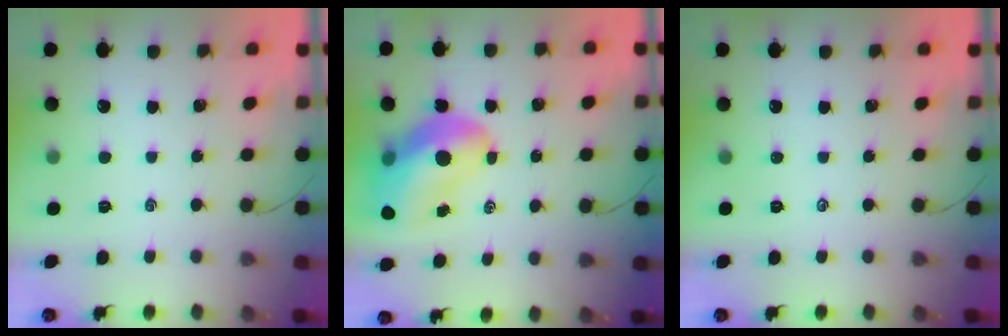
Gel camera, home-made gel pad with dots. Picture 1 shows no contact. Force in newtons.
{"total": 15.1, "press": 14.5, "slide": 4.1}
{"total": 0.0}